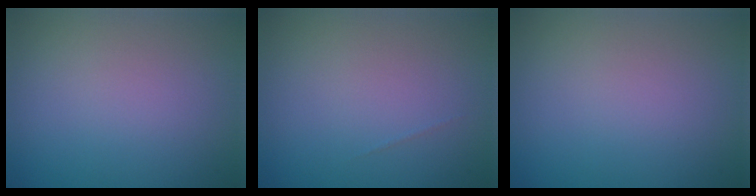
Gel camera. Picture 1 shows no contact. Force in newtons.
{"total": 0.0}
{"total": 0.0}